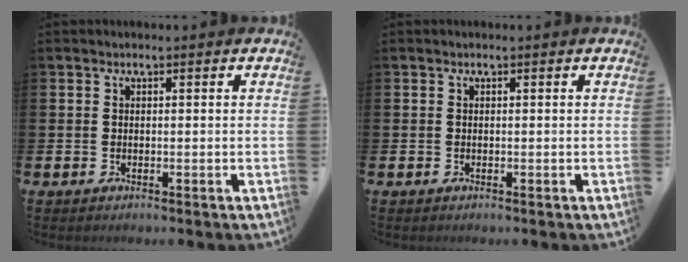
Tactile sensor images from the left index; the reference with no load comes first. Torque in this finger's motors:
{"motor_torque": [0.00, 0.00, -0.01, -0.01]}